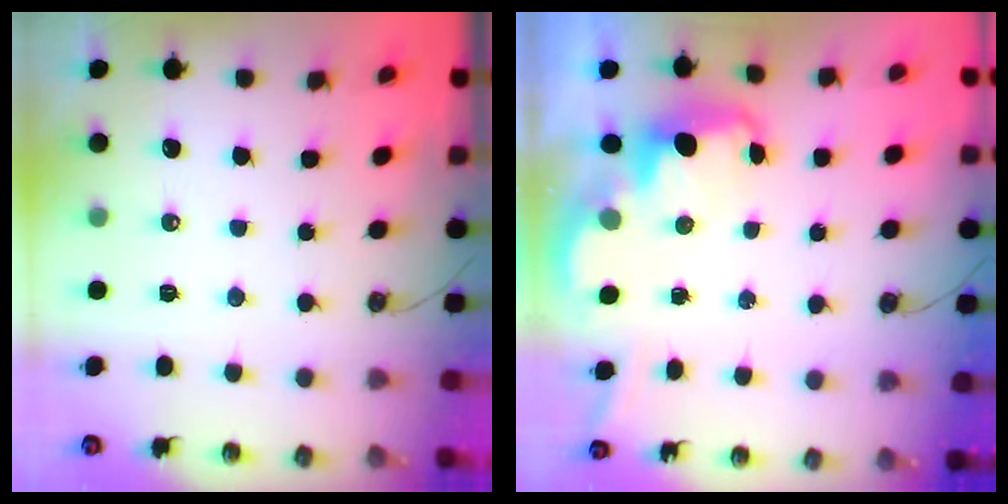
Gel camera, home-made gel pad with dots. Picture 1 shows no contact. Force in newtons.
{"total": 2.6, "press": 2.6, "slide": 0.5}